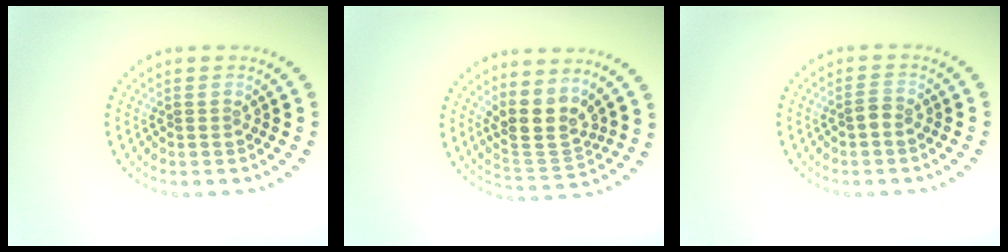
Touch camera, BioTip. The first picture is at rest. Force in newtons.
{"total": 3.8, "press": 3.3, "slide": 2.0}
{"total": 0.9, "press": 0.9, "slide": 0.3}